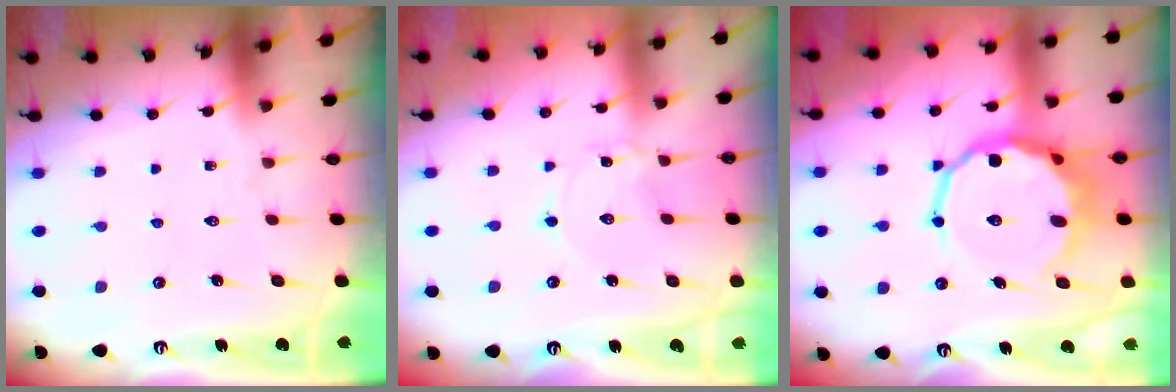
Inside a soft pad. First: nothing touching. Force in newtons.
{"total": 0.8, "press": 0.8, "slide": 0.1}
{"total": 13.0, "press": 12.5, "slide": 3.5}